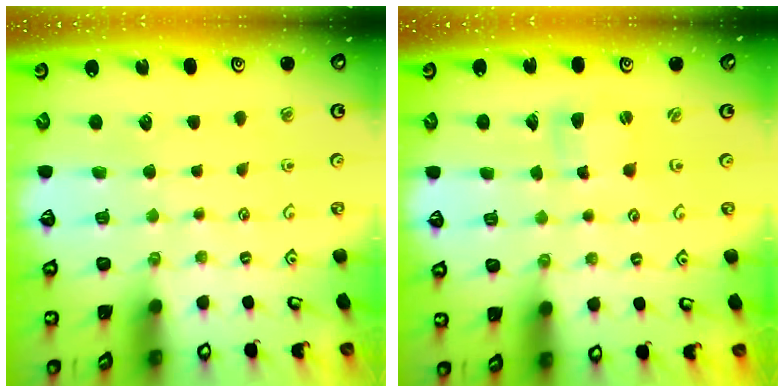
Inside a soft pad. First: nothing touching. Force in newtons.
{"total": 1.8, "press": 1.8, "slide": 0.2}